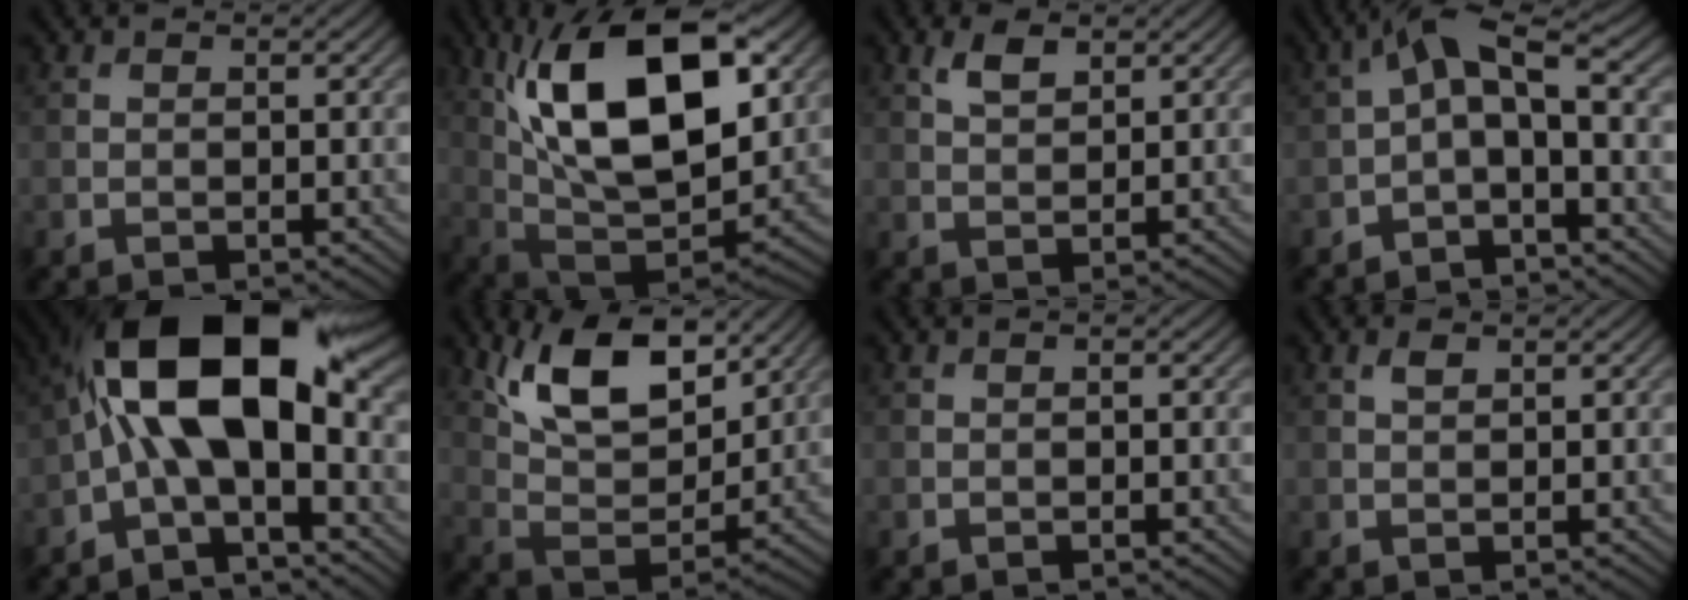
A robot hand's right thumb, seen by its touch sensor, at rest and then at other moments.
{"total": 18.5, "force": [6.0, 8.8, 15.1], "torque": [-0.279, 0.021, 0.098]}
{"total": 3.0, "force": [1.8, 1.4, 2.0], "torque": [-0.044, 0.001, 0.037]}
{"total": 5.6, "force": [-0.6, 2.4, 5.0], "torque": [-0.093, 0.015, -0.021]}
{"total": 16.4, "force": [1.1, 7.5, 14.5], "torque": [-0.256, 0.029, 0.001]}
{"total": 12.7, "force": [7.6, 5.6, 8.5], "torque": [-0.160, -0.007, 0.131]}
{"total": 0.0}
{"total": 1.2, "force": [0.7, 0.5, 0.8], "torque": [-0.019, 0.001, 0.015]}